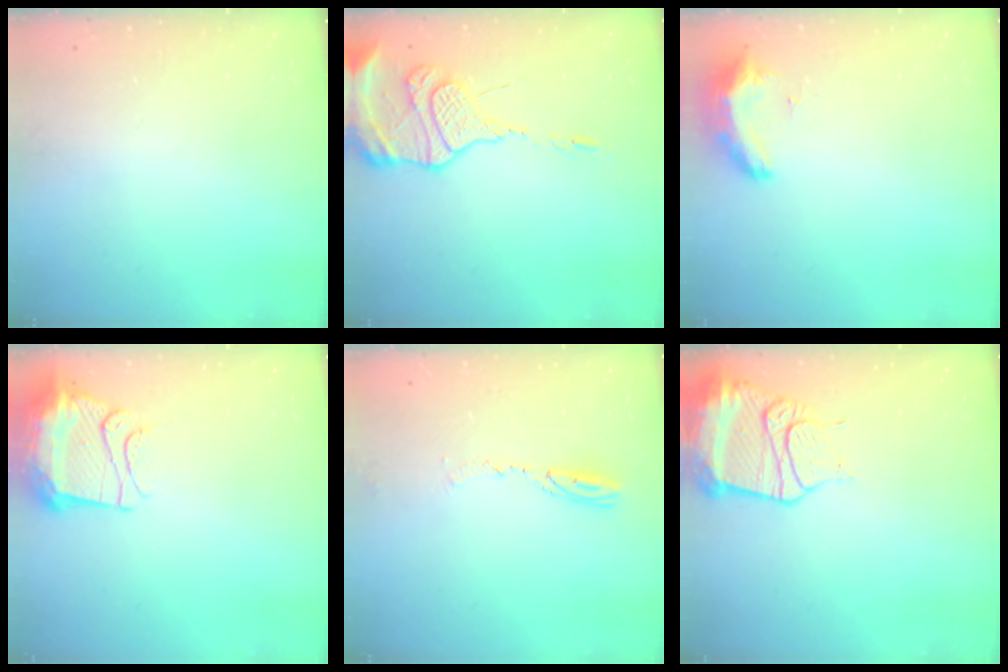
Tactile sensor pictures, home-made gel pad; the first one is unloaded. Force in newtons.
{"total": 15.6, "press": 15.1, "slide": 3.7}
{"total": 16.2, "press": 11.0, "slide": 11.9}
{"total": 13.1, "press": 13.1, "slide": 1.4}
{"total": 5.0, "press": 4.9, "slide": 0.9}
{"total": 14.5, "press": 14.4, "slide": 1.7}